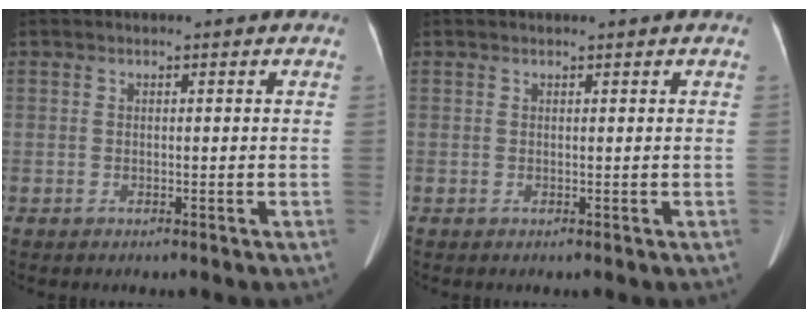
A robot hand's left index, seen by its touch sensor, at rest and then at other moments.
{"total": 0.8, "force": [0.7, -0.2, 0.3], "torque": [-0.007, 0.004, 0.017]}